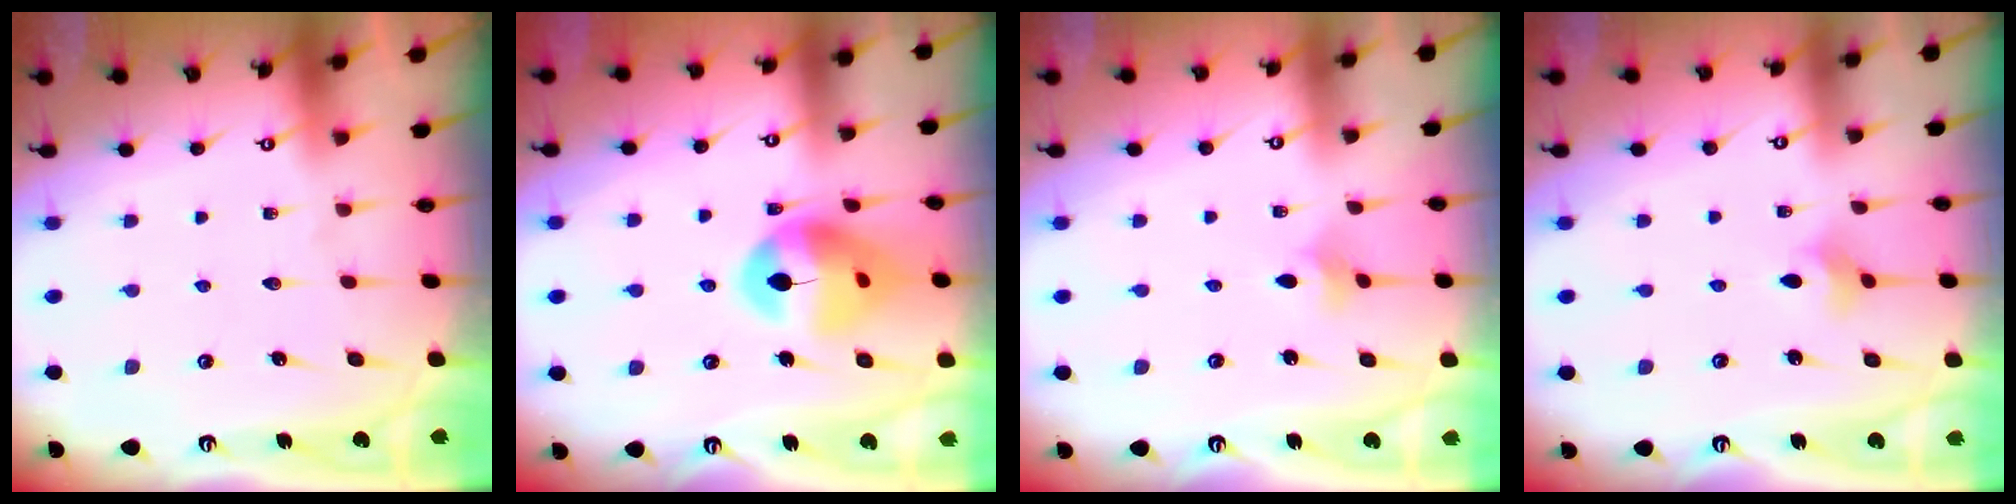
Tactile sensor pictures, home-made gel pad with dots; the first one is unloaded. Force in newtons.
{"total": 14.3, "press": 14.2, "slide": 1.7}
{"total": 1.9, "press": 1.8, "slide": 0.5}
{"total": 2.2, "press": 2.1, "slide": 0.4}